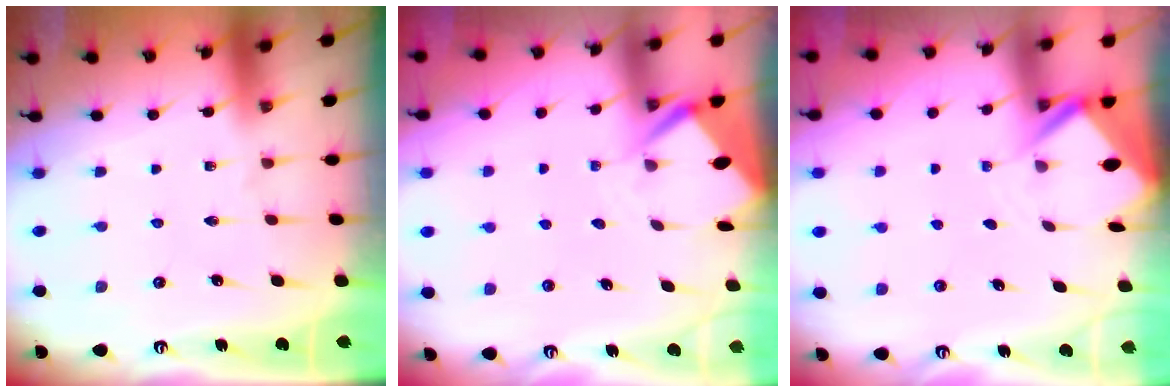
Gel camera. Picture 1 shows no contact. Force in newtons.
{"total": 3.4, "press": 3.4, "slide": 0.3}
{"total": 3.0, "press": 2.9, "slide": 0.3}